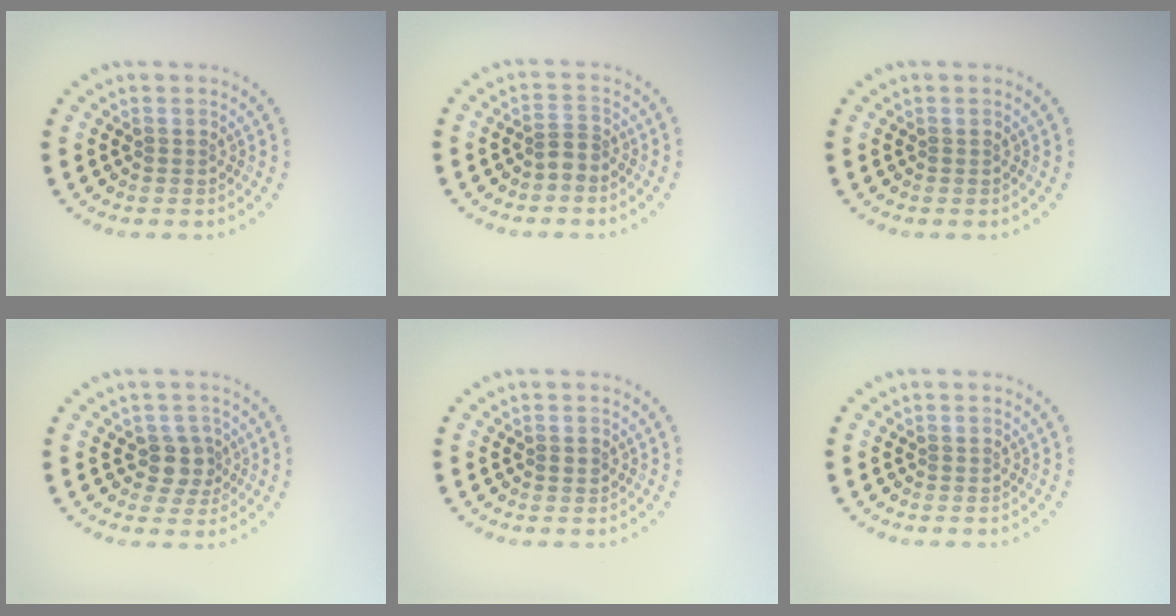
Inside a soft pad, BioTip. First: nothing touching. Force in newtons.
{"total": 1.3, "press": 0.9, "slide": 1.0}
{"total": 0.0}
{"total": 2.3, "press": 2.0, "slide": 1.2}
{"total": 0.7, "press": 0.7, "slide": 0.2}
{"total": 0.0}